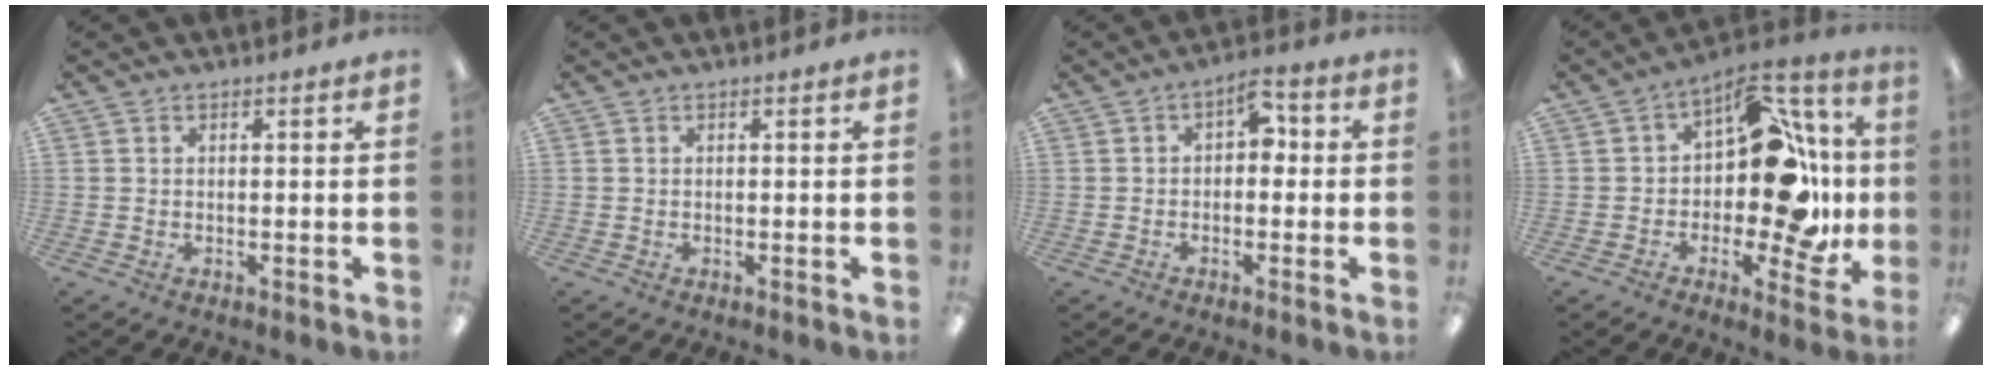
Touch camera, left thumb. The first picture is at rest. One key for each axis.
{"total": 0.0}
{"total": 5.1, "fx": 1.0, "fy": 3.3, "fz": 3.8, "tx": -0.051, "ty": 0.000, "tz": 0.011}
{"total": 19.7, "fx": 3.5, "fy": 11.1, "fz": 15.9, "tx": -0.219, "ty": -0.011, "tz": 0.061}